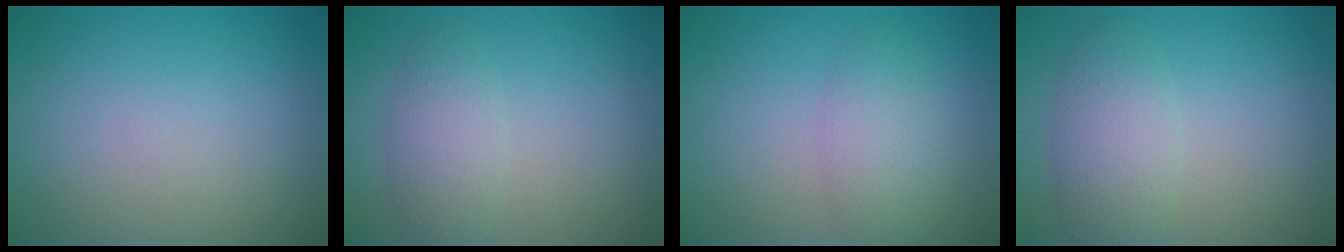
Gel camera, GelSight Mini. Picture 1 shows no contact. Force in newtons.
{"total": 2.6, "press": 2.6, "slide": 0.1}
{"total": 2.7, "press": 2.7, "slide": 0.2}
{"total": 3.5, "press": 3.5, "slide": 0.1}